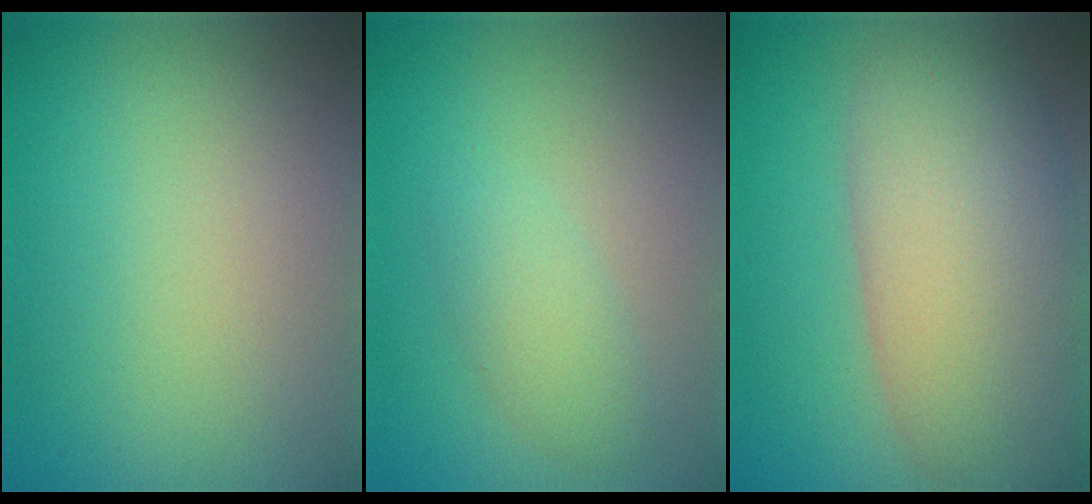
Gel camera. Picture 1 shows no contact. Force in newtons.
{"total": 2.2, "press": 2.2, "slide": 0.1}
{"total": 10.6, "press": 10.6, "slide": 0.7}